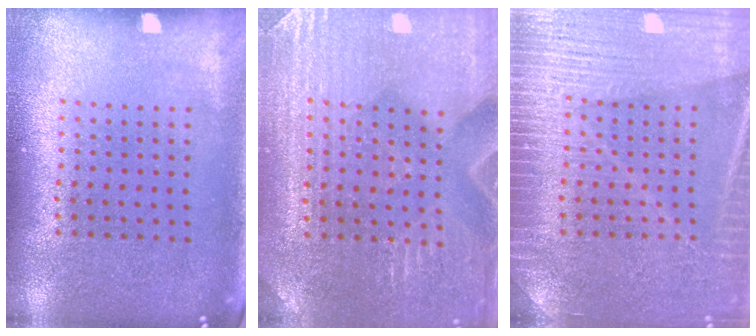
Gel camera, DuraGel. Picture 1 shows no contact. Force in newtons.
{"total": 3.3, "press": 3.3, "slide": 0.5}
{"total": 5.6, "press": 5.5, "slide": 0.9}